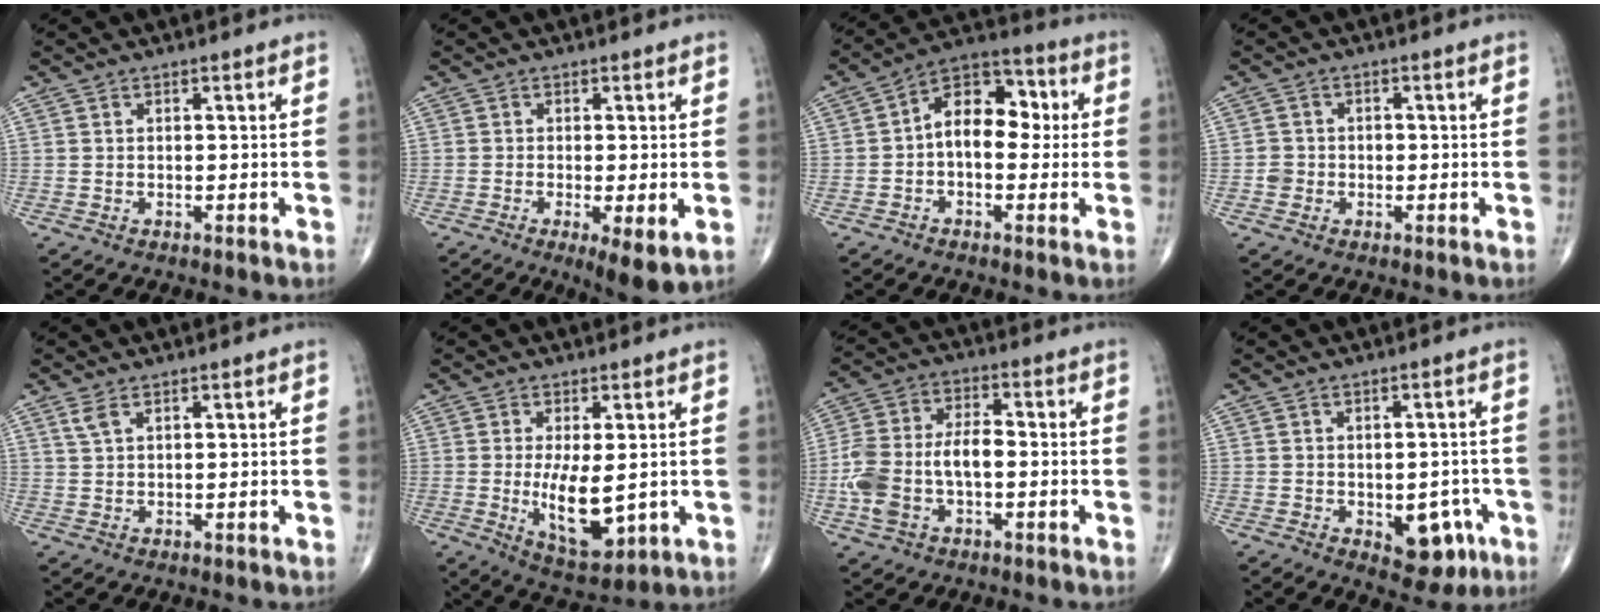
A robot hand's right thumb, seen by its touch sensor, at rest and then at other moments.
{"total": 6.5, "force": [-1.9, 1.6, 6.0], "torque": [-0.100, -0.020, -0.031]}
{"total": 11.7, "force": [0.4, 7.4, 9.1], "torque": [-0.109, 0.037, -0.008]}
{"total": 2.4, "force": [-0.6, 2.3, 0.5], "torque": [0.005, 0.012, -0.014]}
{"total": 2.0, "force": [1.2, 0.8, 1.4], "torque": [-0.035, 0.005, 0.032]}
{"total": 9.7, "force": [-0.6, 4.0, 8.8], "torque": [-0.140, -0.025, 0.006]}
{"total": 12.0, "force": [-2.3, 6.7, 9.7], "torque": [-0.208, 0.030, -0.045]}
{"total": 7.8, "force": [-2.7, 4.7, 5.6], "torque": [-0.034, 0.012, -0.025]}